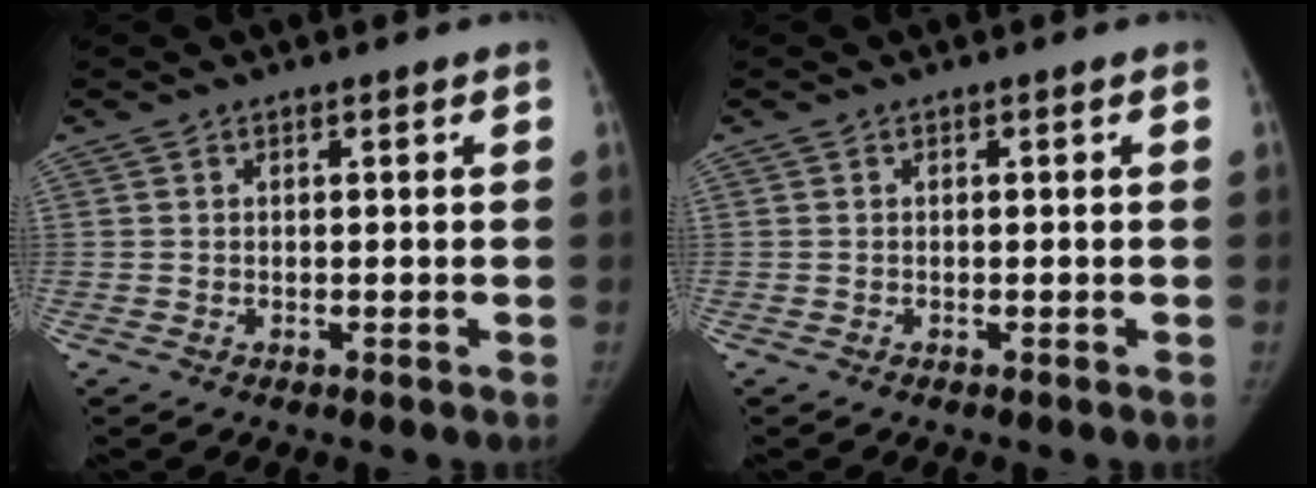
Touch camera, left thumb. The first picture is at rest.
{"total": 0.0}